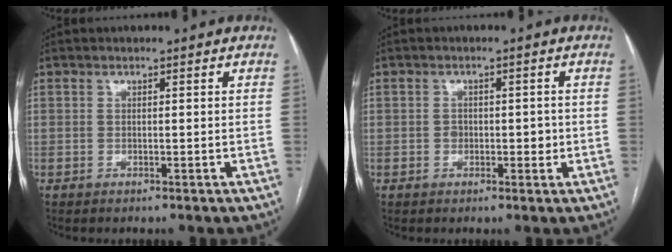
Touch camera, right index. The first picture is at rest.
{"total": 2.4, "force": [-0.3, 1.8, 1.6], "torque": [-0.019, 0.005, -0.003]}